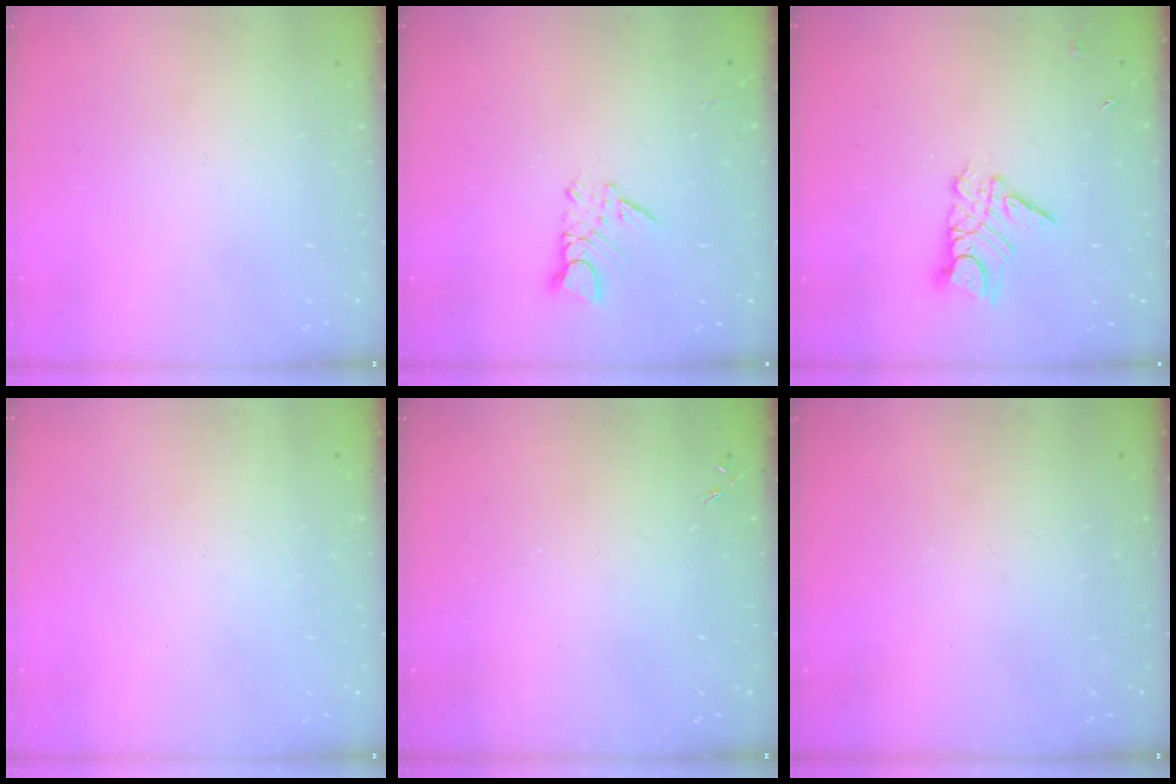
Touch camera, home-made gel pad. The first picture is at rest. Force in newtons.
{"total": 4.2, "press": 4.2, "slide": 0.4}
{"total": 10.2, "press": 10.1, "slide": 0.9}
{"total": 0.0}
{"total": 0.0}
{"total": 0.0}